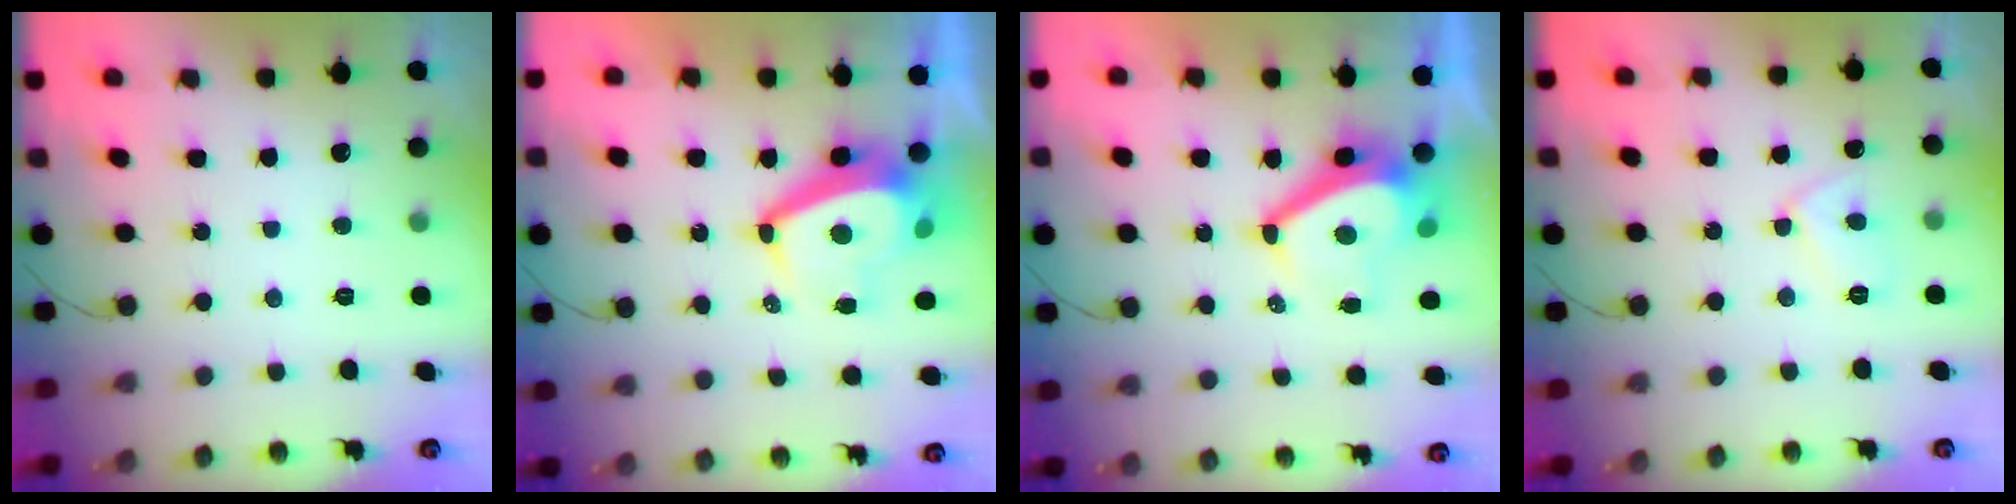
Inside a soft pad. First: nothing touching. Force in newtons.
{"total": 8.4, "press": 8.4, "slide": 0.9}
{"total": 8.2, "press": 8.2, "slide": 0.8}
{"total": 6.5, "press": 6.4, "slide": 0.6}